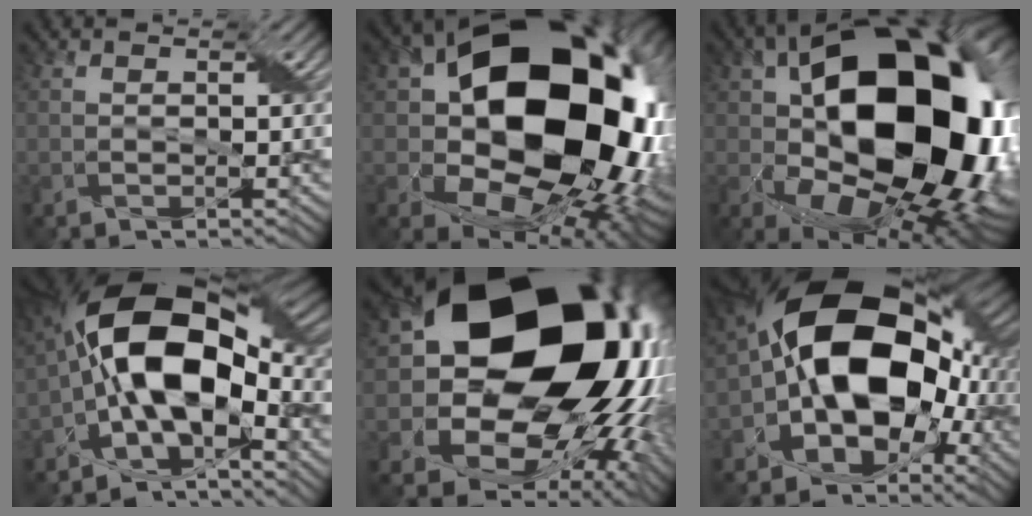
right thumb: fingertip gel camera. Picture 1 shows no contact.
{"total": 21.7, "force": [2.0, 15.7, 14.9], "torque": [-0.275, -0.041, 0.071]}
{"total": 21.1, "force": [1.1, 13.8, 15.9], "torque": [-0.268, -0.027, 0.034]}
{"total": 17.4, "force": [-2.6, 9.1, 14.7], "torque": [-0.236, 0.024, -0.066]}
{"total": 24.7, "force": [3.9, 20.1, 13.8], "torque": [-0.263, -0.055, 0.068]}
{"total": 18.5, "force": [-1.2, 12.5, 13.6], "torque": [-0.214, 0.006, -0.029]}